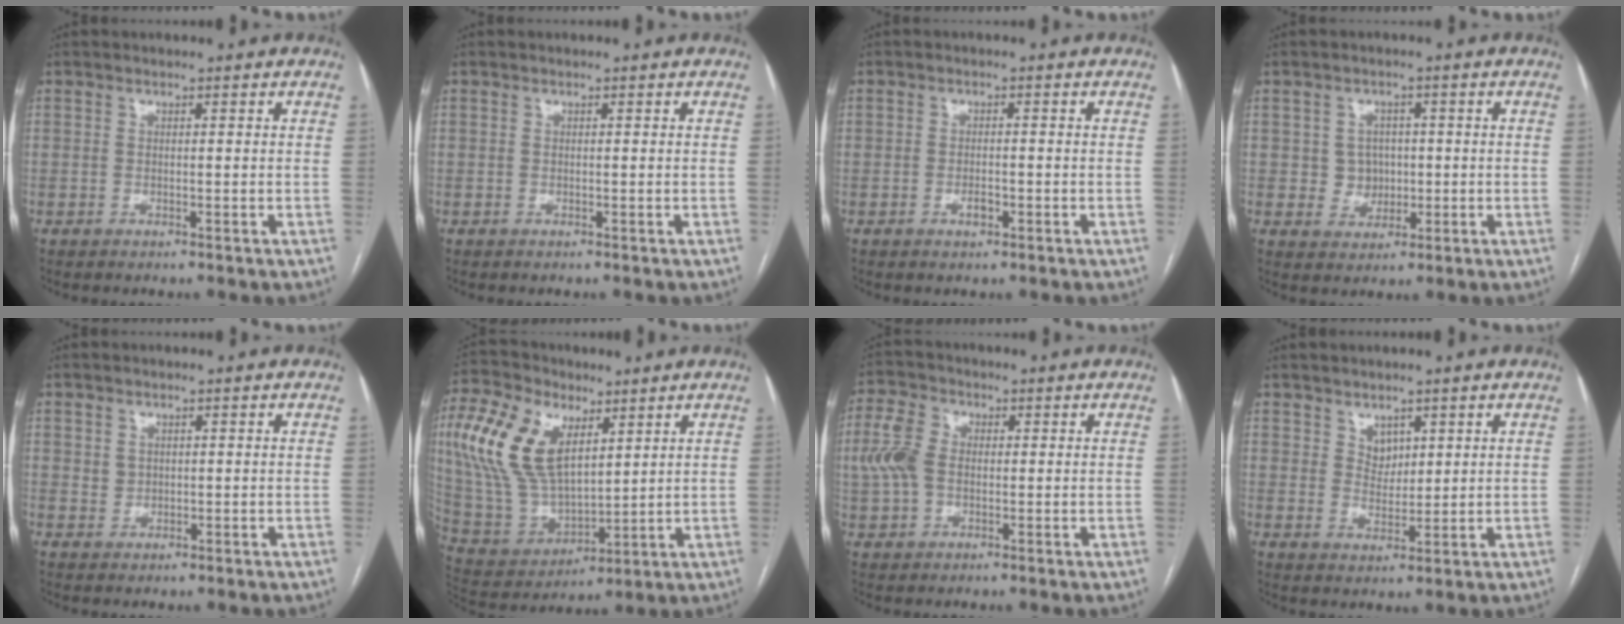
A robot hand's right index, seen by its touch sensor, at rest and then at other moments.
{"total": 0.0}
{"total": 1.9, "force": [-0.8, 0.9, 1.5], "torque": [-0.025, 0.002, -0.012]}
{"total": 4.0, "force": [0.1, 3.9, 1.0], "torque": [-0.007, 0.011, 0.008]}
{"total": 1.5, "force": [0.4, 1.4, 0.3], "torque": [-0.001, 0.000, 0.008]}
{"total": 17.4, "force": [6.4, 9.4, 13.2], "torque": [-0.299, 0.020, 0.129]}
{"total": 7.0, "force": [0.2, 4.9, 5.0], "torque": [-0.133, 0.020, 0.005]}
{"total": 3.1, "force": [1.8, 2.2, 1.2], "torque": [-0.021, -0.001, 0.038]}